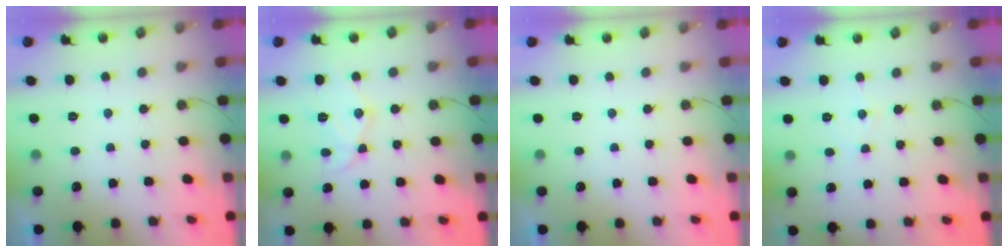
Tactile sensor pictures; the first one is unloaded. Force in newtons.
{"total": 11.4, "press": 11.3, "slide": 0.9}
{"total": 0.0}
{"total": 5.2, "press": 5.2, "slide": 0.5}